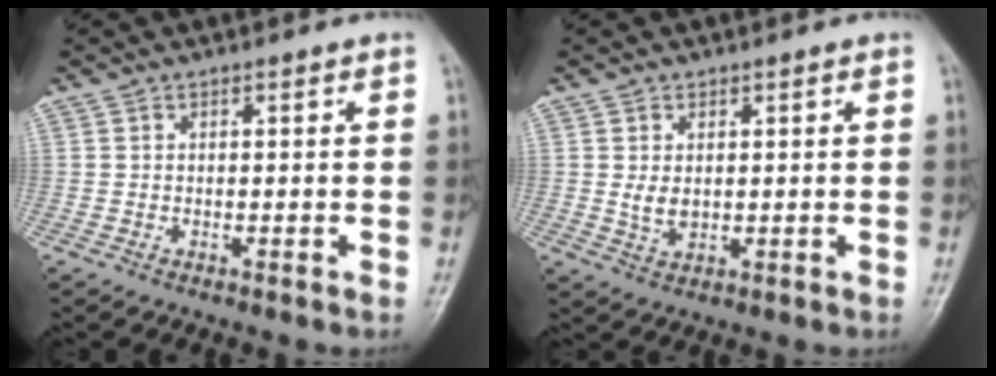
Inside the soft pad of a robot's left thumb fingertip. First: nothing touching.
{"total": 3.2, "force": [0.5, 2.2, 2.2], "torque": [-0.033, -0.008, 0.016]}